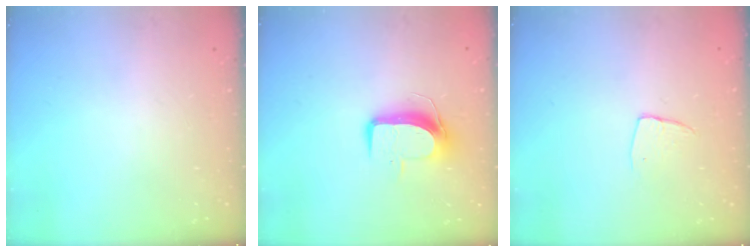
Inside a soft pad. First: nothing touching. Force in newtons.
{"total": 9.5, "press": 9.5, "slide": 0.8}
{"total": 5.6, "press": 5.5, "slide": 0.5}